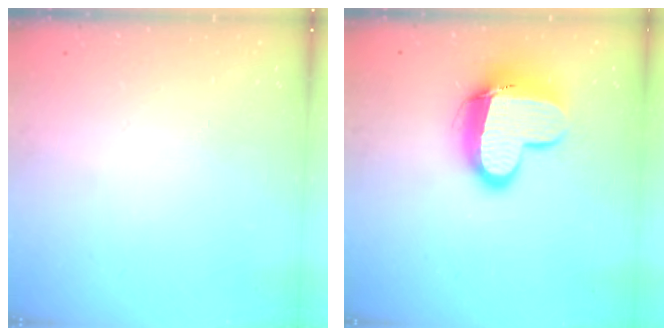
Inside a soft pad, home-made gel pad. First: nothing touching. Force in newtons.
{"total": 13.5, "press": 13.5, "slide": 1.4}